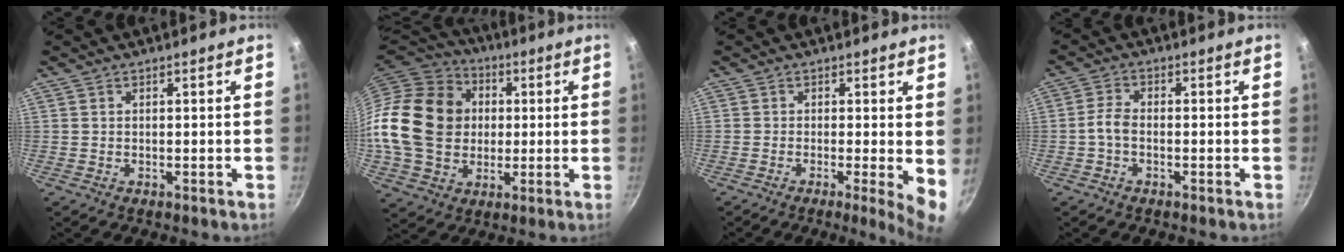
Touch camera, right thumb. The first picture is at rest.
{"total": 22.1, "force": [1.0, 18.0, 12.8], "torque": [-0.218, 0.026, 0.018]}
{"total": 5.9, "force": [-0.5, 1.1, 5.7], "torque": [-0.071, -0.010, -0.008]}
{"total": 3.1, "force": [-1.0, 1.7, 2.4], "torque": [-0.055, 0.017, -0.028]}